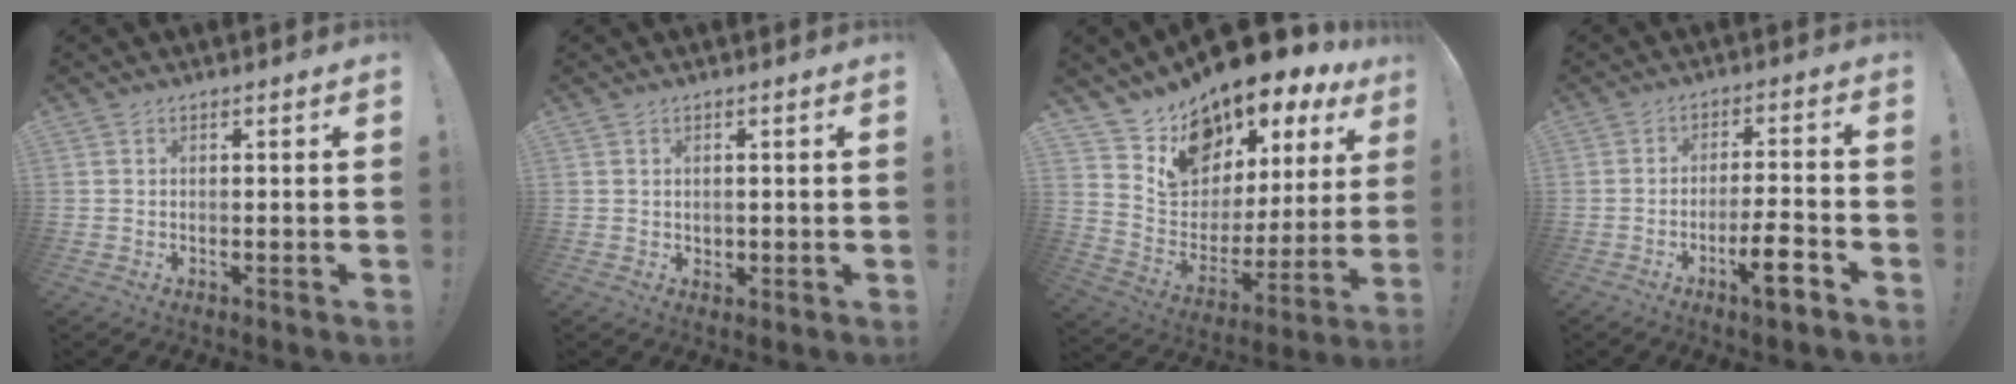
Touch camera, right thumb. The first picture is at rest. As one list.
[{"total": 1.3, "force": [0.6, 1.2, 0.1], "torque": [0.001, 0.001, 0.010]}, {"total": 12.1, "force": [10.5, 5.4, 3.0], "torque": [-0.050, -0.103, 0.189]}, {"total": 9.0, "force": [-4.6, 1.6, 7.5], "torque": [-0.112, 0.018, -0.081]}]